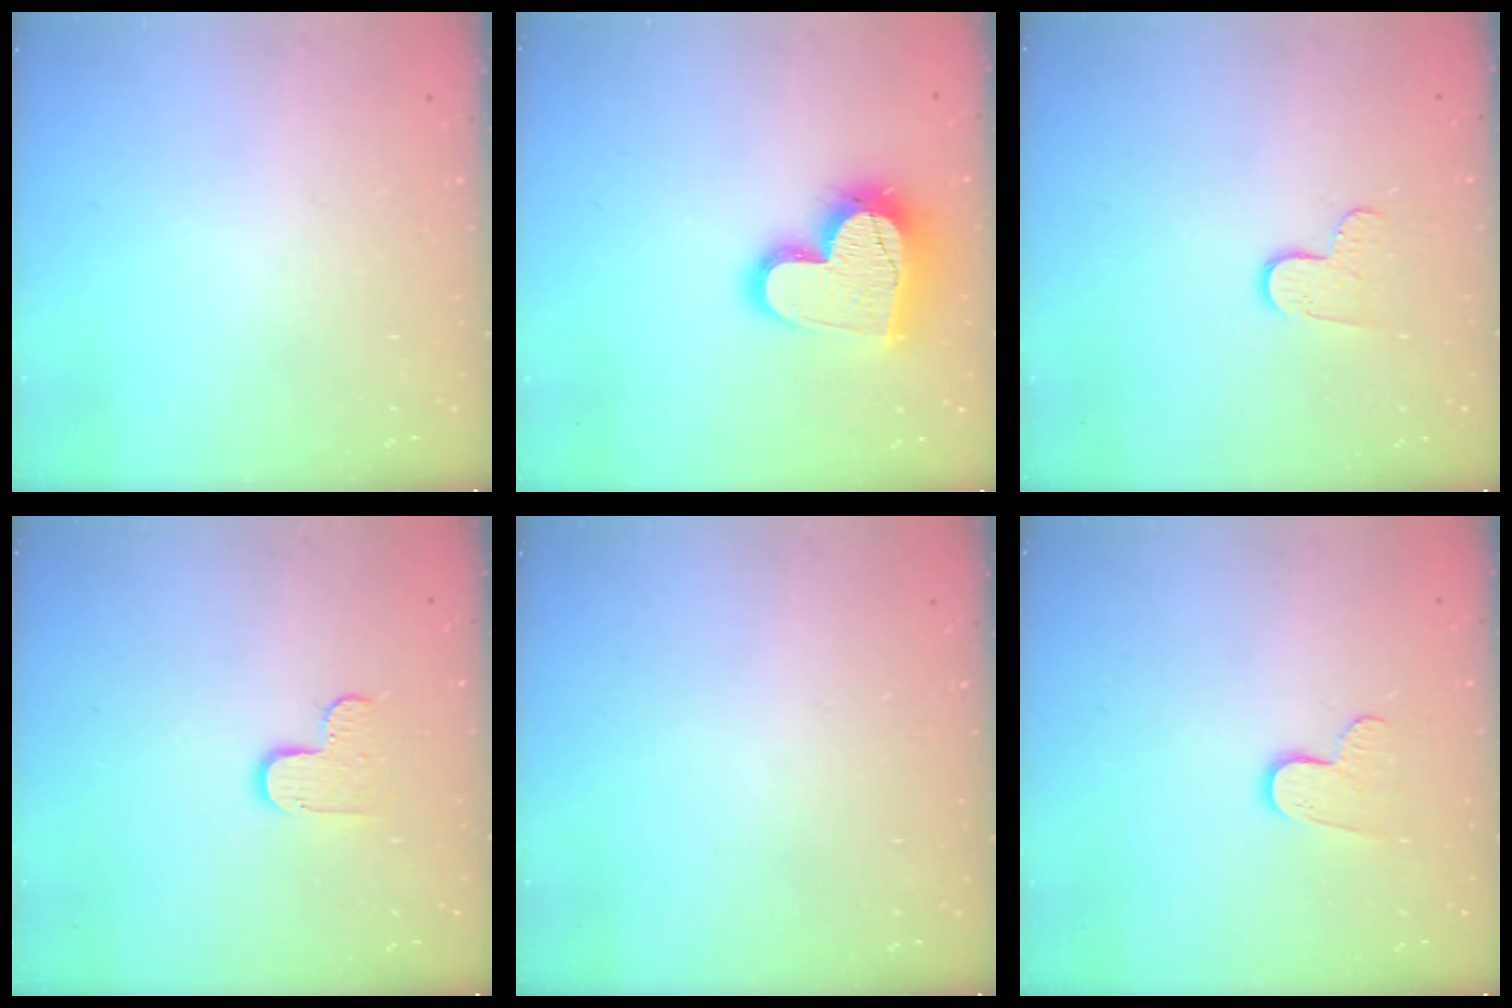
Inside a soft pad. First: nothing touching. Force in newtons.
{"total": 18.6, "press": 18.5, "slide": 1.5}
{"total": 7.0, "press": 7.0, "slide": 0.6}
{"total": 6.2, "press": 6.2, "slide": 0.3}
{"total": 0.0}
{"total": 6.9, "press": 6.9, "slide": 0.2}